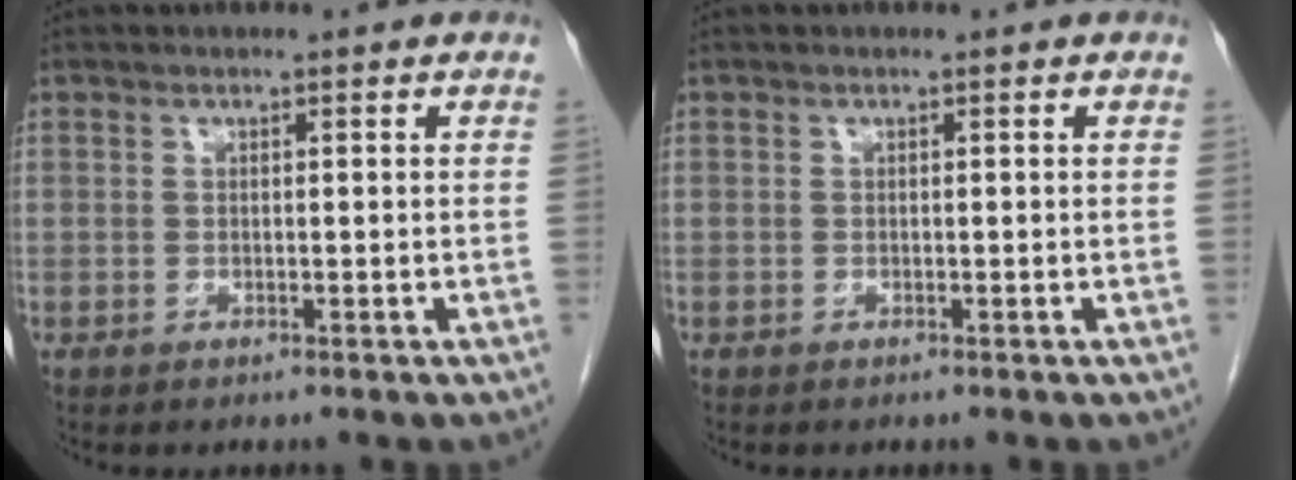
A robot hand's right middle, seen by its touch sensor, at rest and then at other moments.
{"total": 0.0}